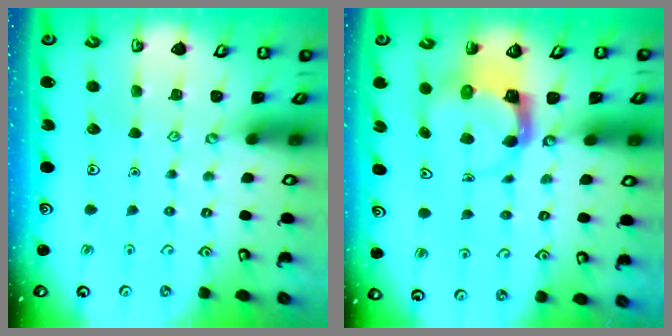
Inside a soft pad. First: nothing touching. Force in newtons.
{"total": 3.9, "press": 3.8, "slide": 0.5}